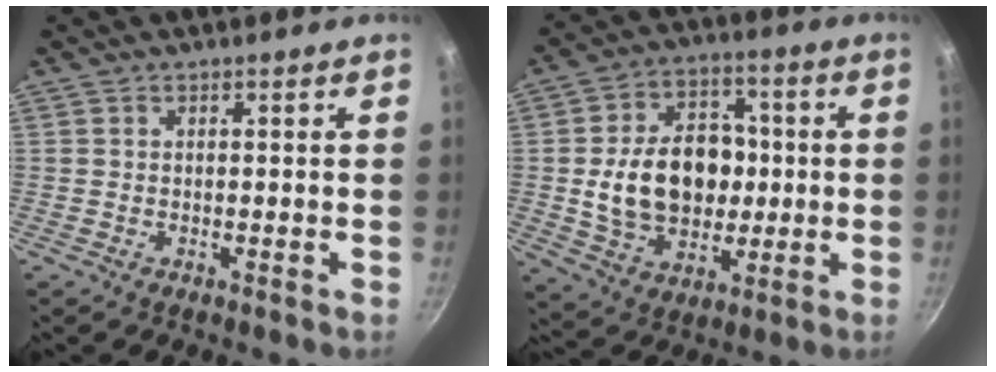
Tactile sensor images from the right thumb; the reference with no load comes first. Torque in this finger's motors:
{"motor_torque": [-0.16, 2.54, 1.55, -0.03, 0.17]}